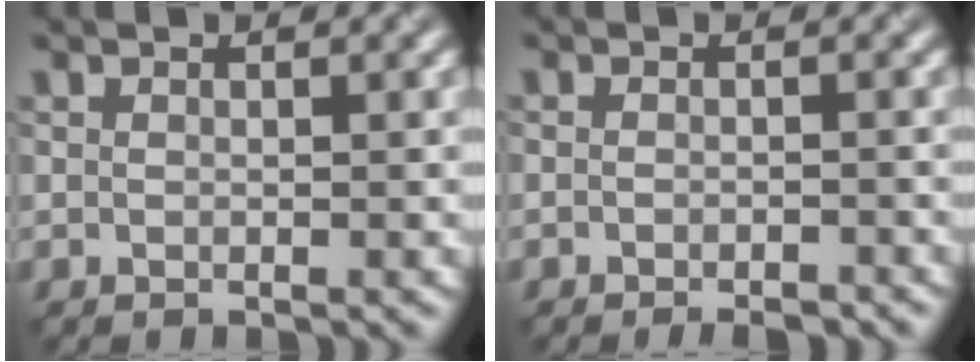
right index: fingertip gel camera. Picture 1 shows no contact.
{"total": 2.0, "force": [-1.7, 0.4, 1.1], "torque": [0.001, 0.005, -0.017]}